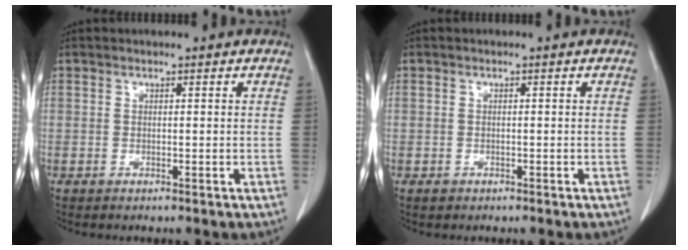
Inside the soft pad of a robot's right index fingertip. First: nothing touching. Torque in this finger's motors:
{"motor_torque": [-0.86, 0.14, -0.36, -0.21]}